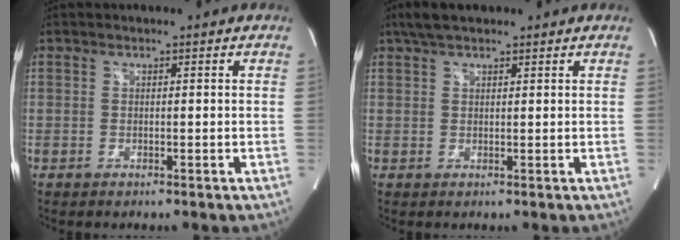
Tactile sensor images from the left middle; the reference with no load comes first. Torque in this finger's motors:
{"motor_torque": [0.17, -0.03, -0.09, 0.02]}